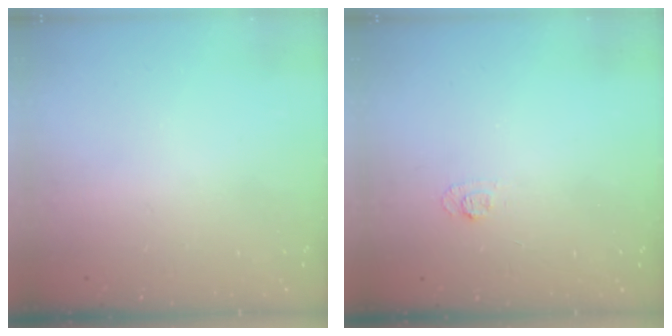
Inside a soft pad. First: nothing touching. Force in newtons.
{"total": 4.1, "press": 4.1, "slide": 0.5}